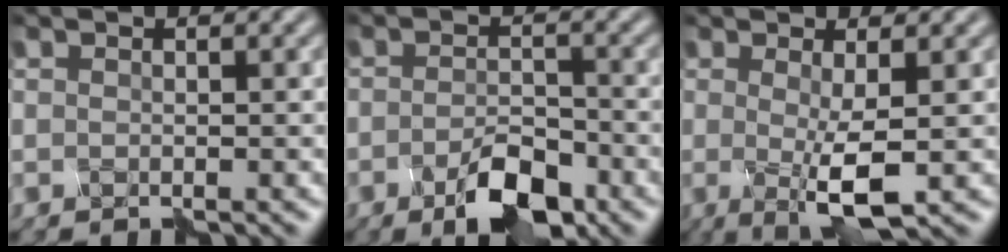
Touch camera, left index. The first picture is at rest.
{"total": 3.8, "force": [-2.6, 1.1, 2.5], "torque": [-0.052, 0.003, -0.047]}
{"total": 3.9, "force": [-0.4, 0.6, 3.8], "torque": [-0.079, -0.008, -0.005]}